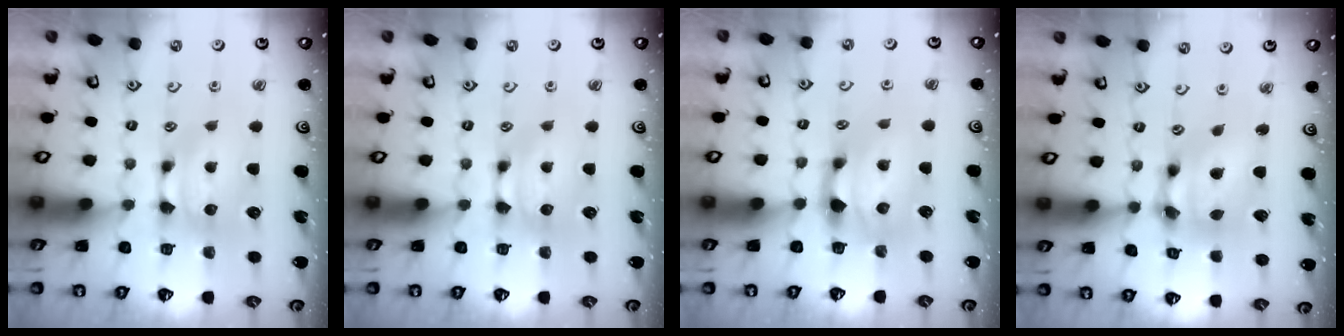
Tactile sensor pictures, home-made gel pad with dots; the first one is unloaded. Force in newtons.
{"total": 0.0}
{"total": 1.9, "press": 1.1, "slide": 1.5}
{"total": 6.0, "press": 5.6, "slide": 2.2}